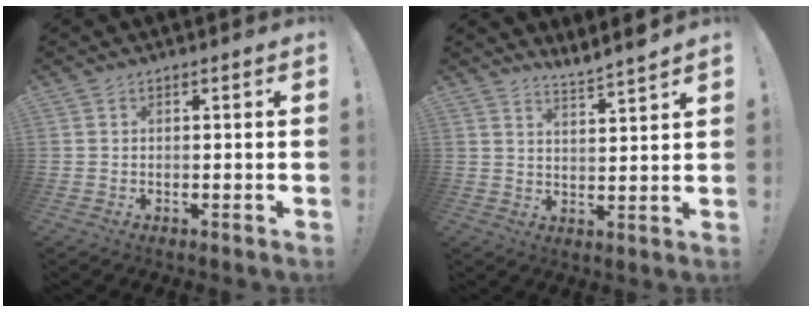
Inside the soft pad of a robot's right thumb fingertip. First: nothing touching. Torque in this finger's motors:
{"motor_torque": [-0.02, 0.02, -0.27, 0.35, -0.02]}